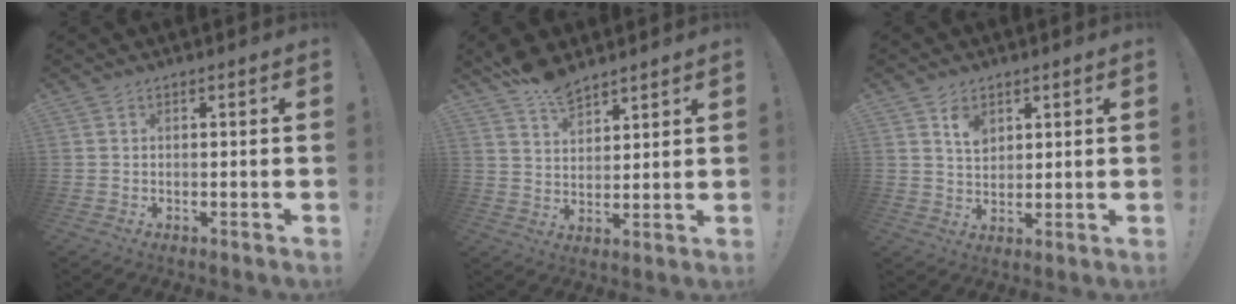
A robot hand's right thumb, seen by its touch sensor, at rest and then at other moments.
{"total": 8.3, "force": [6.8, 3.5, 3.1], "torque": [-0.056, -0.041, 0.130]}
{"total": 5.5, "force": [3.3, 3.6, 2.4], "torque": [-0.028, -0.018, 0.058]}